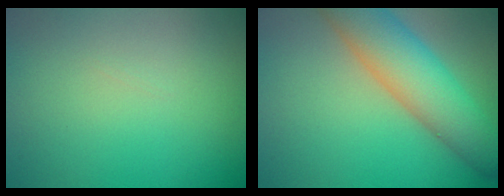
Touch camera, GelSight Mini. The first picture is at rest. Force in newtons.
{"total": 7.7, "press": 7.7, "slide": 0.3}